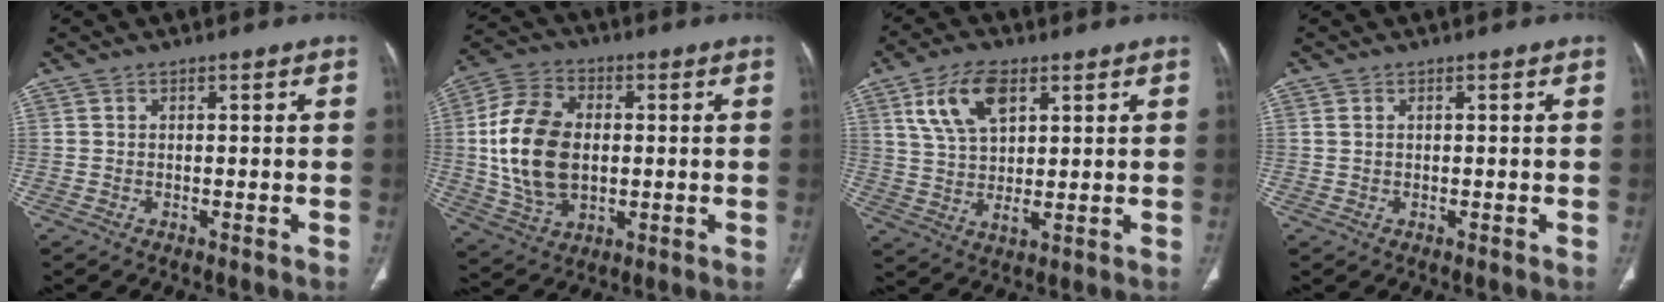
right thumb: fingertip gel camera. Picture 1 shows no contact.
{"total": 16.8, "force": [0.4, 11.0, 12.6], "torque": [-0.235, 0.007, 0.014]}
{"total": 11.0, "force": [4.9, 5.4, 8.3], "torque": [-0.154, -0.011, 0.097]}
{"total": 0.6, "force": [0.4, 0.2, 0.5], "torque": [-0.013, 0.009, 0.010]}